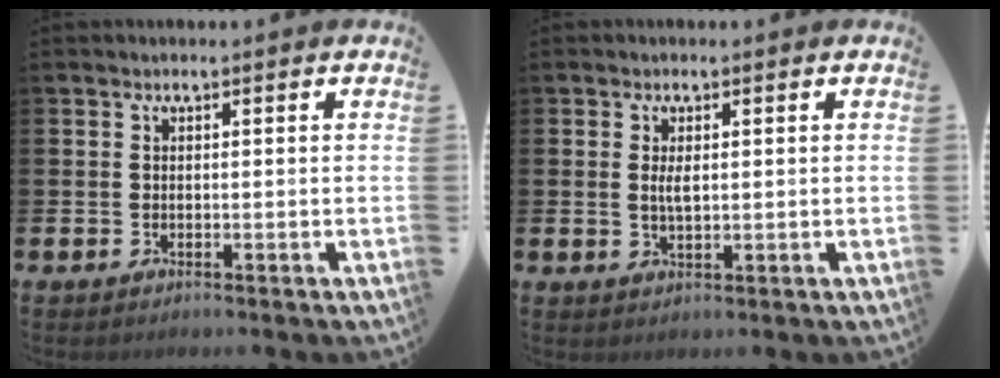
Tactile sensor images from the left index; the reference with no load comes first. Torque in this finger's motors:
{"motor_torque": [0.33, -0.08, 0.05, 0.02]}